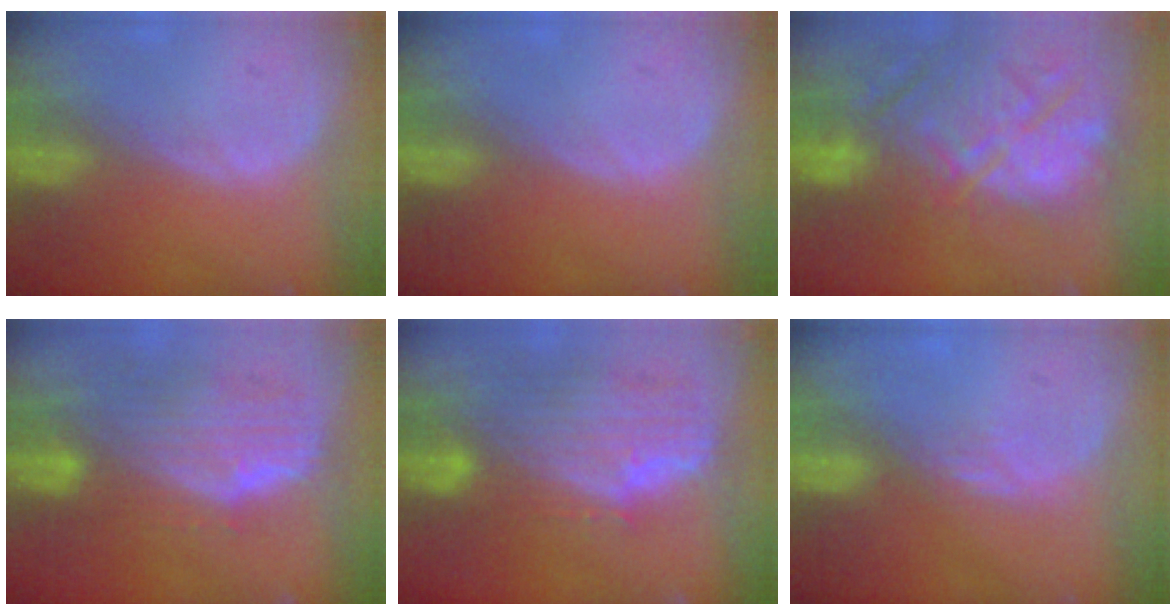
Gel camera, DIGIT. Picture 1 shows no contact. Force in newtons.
{"total": 0.0}
{"total": 15.2, "press": 13.0, "slide": 7.9}
{"total": 10.4, "press": 9.1, "slide": 5.0}
{"total": 11.5, "press": 9.8, "slide": 6.0}
{"total": 2.4, "press": 1.9, "slide": 1.4}